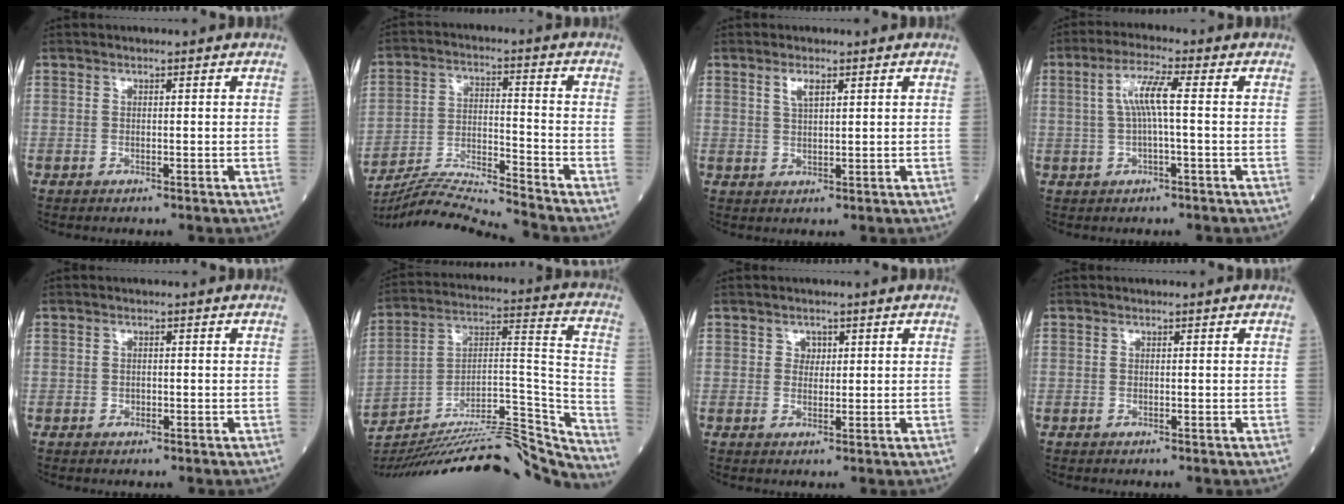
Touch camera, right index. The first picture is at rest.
{"total": 11.6, "force": [-11.1, -2.7, 2.1], "torque": [-0.040, 0.007, -0.205]}
{"total": 2.3, "force": [1.4, 0.7, 1.7], "torque": [-0.040, 0.003, 0.031]}
{"total": 5.5, "force": [0.4, 0.4, 5.5], "torque": [-0.110, 0.015, 0.008]}
{"total": 0.6, "force": [-0.2, 0.5, 0.2], "torque": [-0.004, 0.002, -0.005]}
{"total": 32.0, "force": [-29.6, 3.1, 11.7], "torque": [-0.149, 0.010, -0.438]}
{"total": 1.6, "force": [0.7, 1.3, 0.7], "torque": [-0.005, -0.001, 0.009]}
{"total": 0.0}